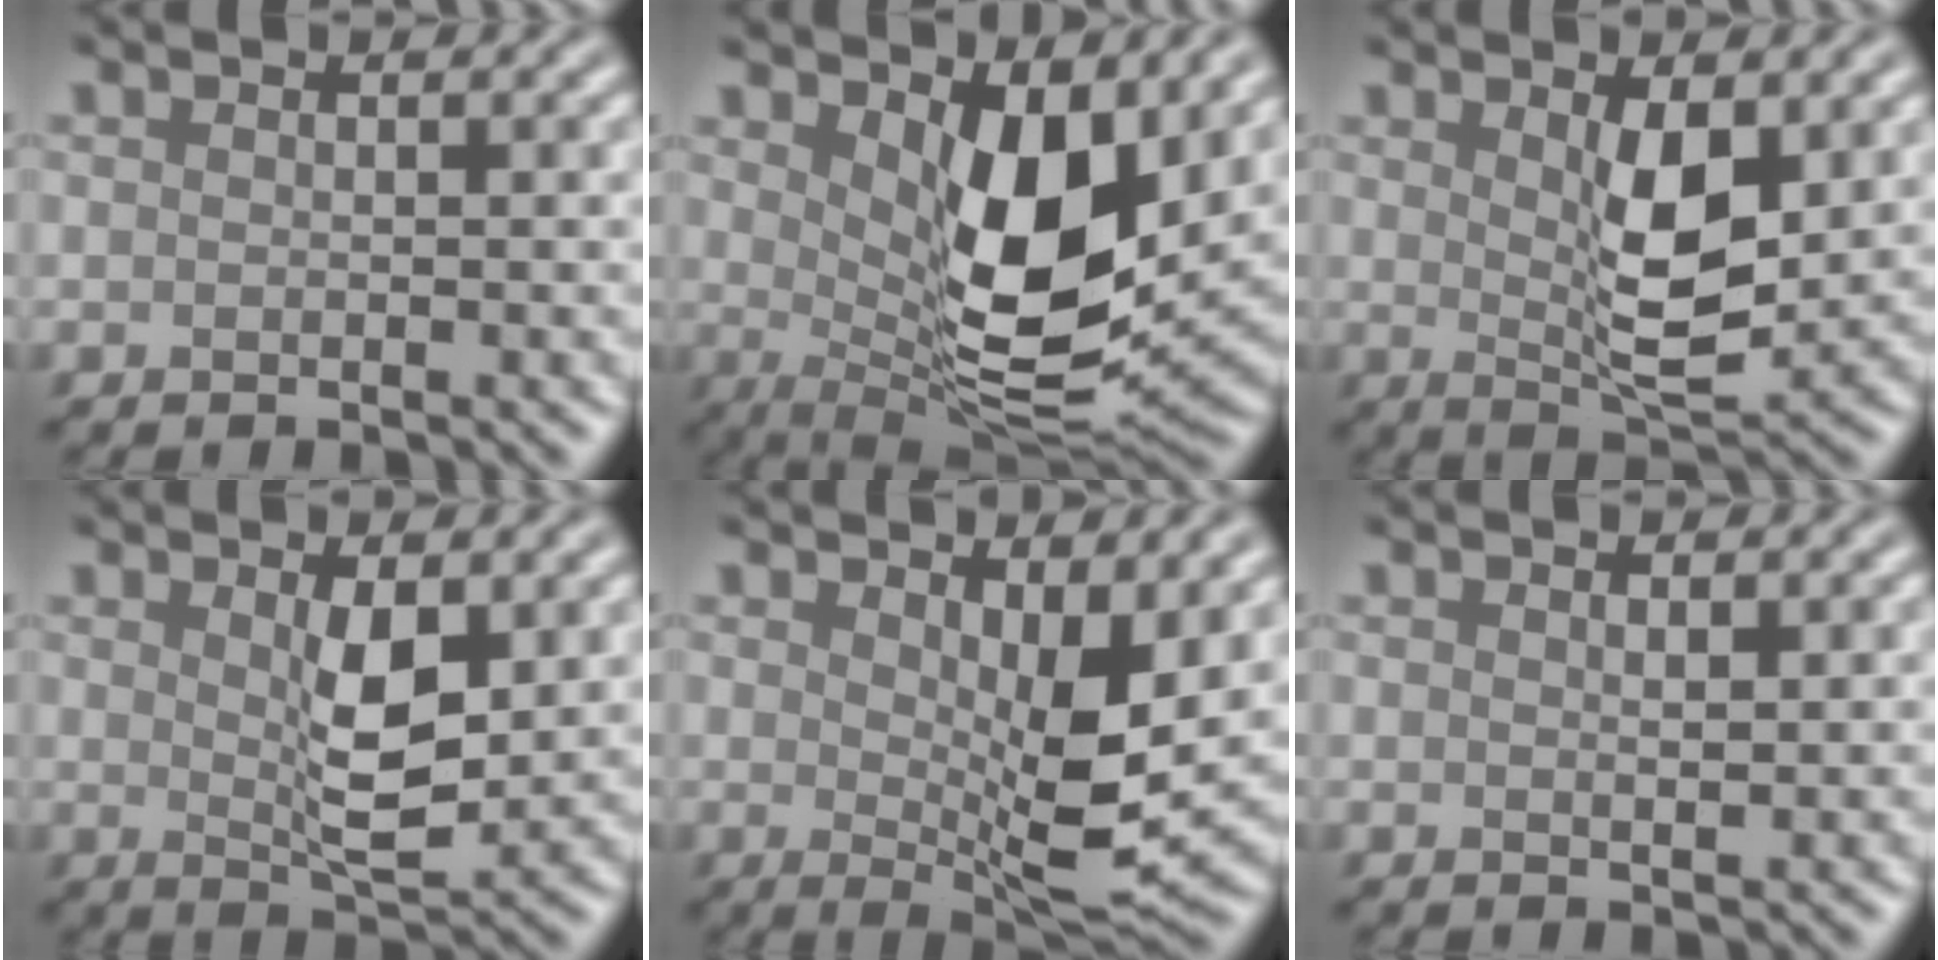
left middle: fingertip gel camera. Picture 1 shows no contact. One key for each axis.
{"total": 9.7, "fx": 2.4, "fy": 4.2, "fz": 8.4, "tx": -0.139, "ty": -0.023, "tz": 0.046}
{"total": 5.1, "fx": 1.2, "fy": 1.8, "fz": 4.6, "tx": -0.083, "ty": -0.009, "tz": 0.027}
{"total": 4.0, "fx": 1.1, "fy": 1.3, "fz": 3.7, "tx": -0.070, "ty": -0.007, "tz": 0.022}
{"total": 6.3, "fx": 1.2, "fy": 2.2, "fz": 5.8, "tx": -0.093, "ty": -0.018, "tz": 0.025}
{"total": 0.8, "fx": 0.5, "fy": 0.1, "fz": 0.6, "tx": -0.010, "ty": -0.002, "tz": 0.009}